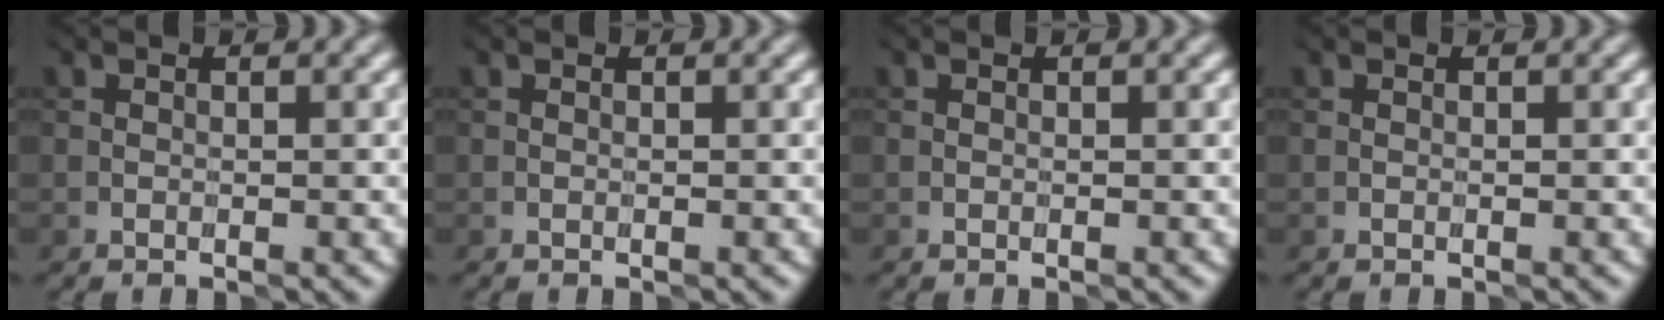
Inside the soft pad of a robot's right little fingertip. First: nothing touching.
{"total": 0.0}
{"total": 0.0}
{"total": 0.0}